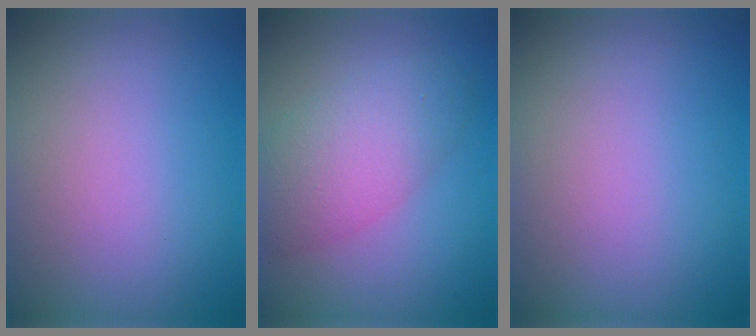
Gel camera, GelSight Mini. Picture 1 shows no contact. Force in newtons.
{"total": 5.3, "press": 5.3, "slide": 0.3}
{"total": 0.0}